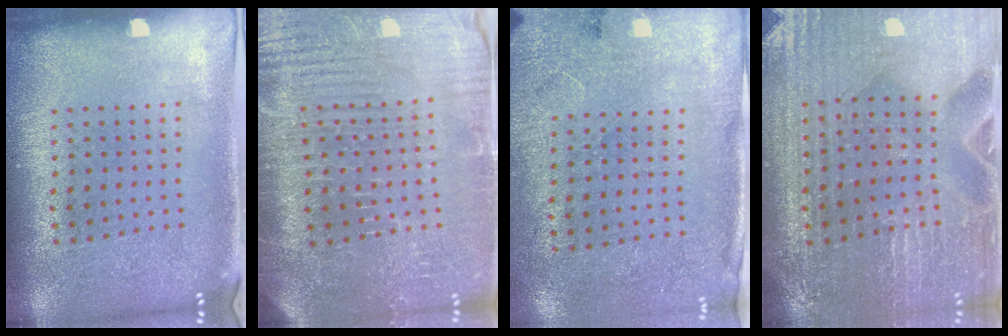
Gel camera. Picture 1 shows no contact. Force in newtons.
{"total": 4.5, "press": 4.3, "slide": 1.2}
{"total": 2.6, "press": 2.2, "slide": 1.5}
{"total": 1.7, "press": 1.7, "slide": 0.2}